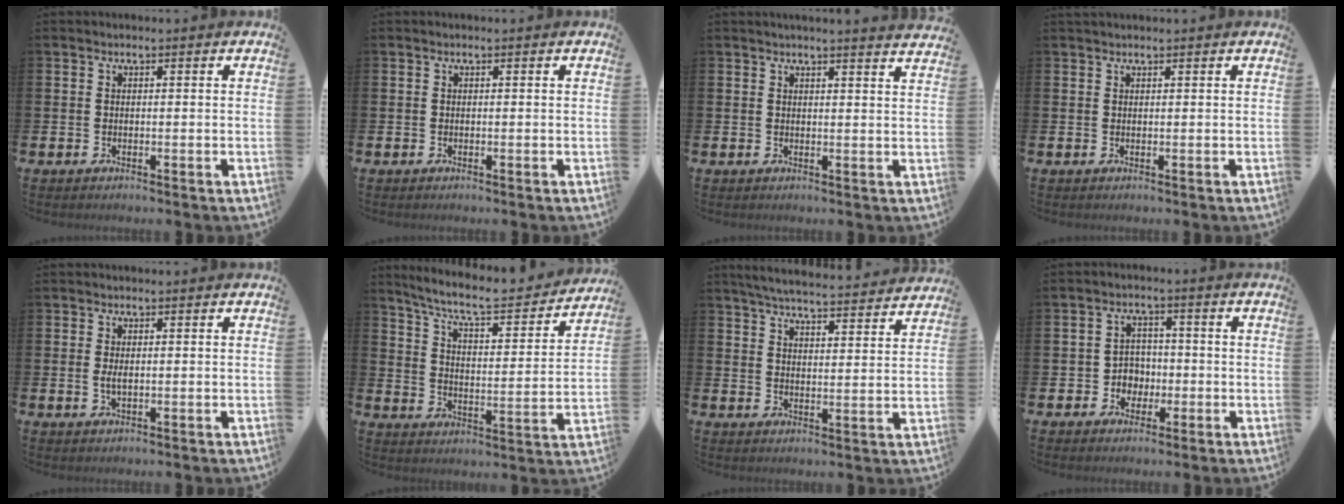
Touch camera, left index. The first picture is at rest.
{"total": 0.0}
{"total": 2.5, "force": [2.4, -0.5, 0.1], "torque": [0.000, -0.015, 0.043]}
{"total": 0.7, "force": [0.7, 0.0, 0.1], "torque": [0.002, 0.000, 0.012]}
{"total": 1.5, "force": [0.1, 0.6, 1.3], "torque": [-0.027, 0.002, 0.001]}
{"total": 8.3, "force": [7.5, 1.4, 3.3], "torque": [-0.090, -0.052, 0.125]}
{"total": 5.8, "force": [5.7, 0.3, 1.2], "torque": [-0.038, -0.043, 0.100]}
{"total": 3.3, "force": [-0.8, 3.1, 0.9], "torque": [-0.020, 0.002, -0.023]}